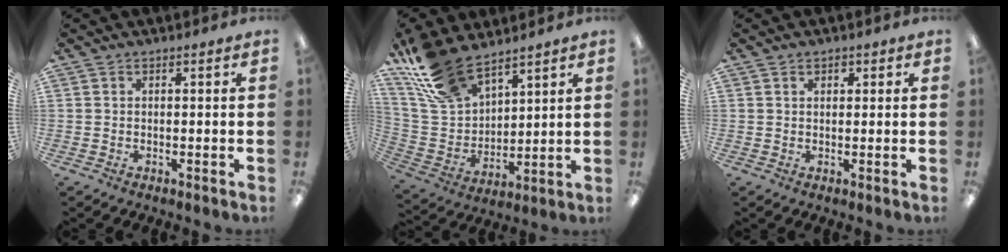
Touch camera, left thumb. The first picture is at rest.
{"total": 16.7, "force": [13.1, 7.7, 6.9], "torque": [-0.168, -0.061, 0.249]}
{"total": 1.5, "force": [0.6, 1.1, 0.9], "torque": [-0.011, 0.001, 0.010]}